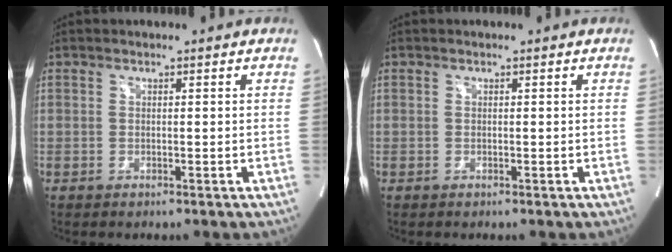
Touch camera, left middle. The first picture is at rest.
{"total": 0.0}